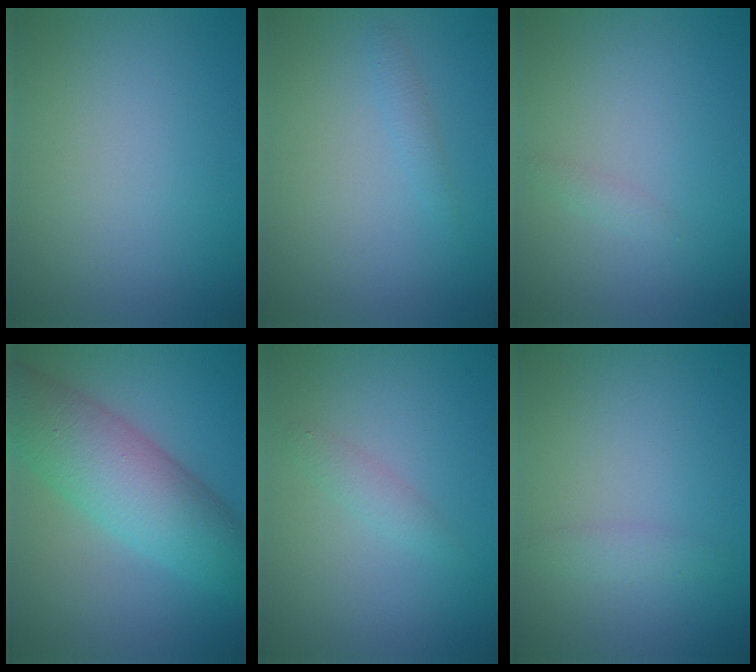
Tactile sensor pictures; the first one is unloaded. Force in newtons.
{"total": 1.0, "press": 1.0, "slide": 0.0}
{"total": 0.7, "press": 0.7, "slide": 0.0}
{"total": 8.6, "press": 8.6, "slide": 0.2}
{"total": 1.4, "press": 1.4, "slide": 0.0}
{"total": 1.3, "press": 1.3, "slide": 0.0}